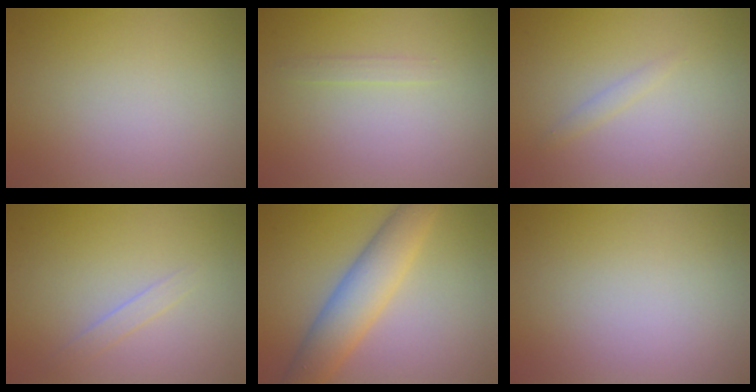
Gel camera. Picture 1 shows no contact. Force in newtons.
{"total": 0.8, "press": 0.8, "slide": 0.1}
{"total": 0.7, "press": 0.7, "slide": 0.1}
{"total": 0.9, "press": 0.9, "slide": 0.1}
{"total": 5.4, "press": 5.4, "slide": 0.0}
{"total": 0.0}